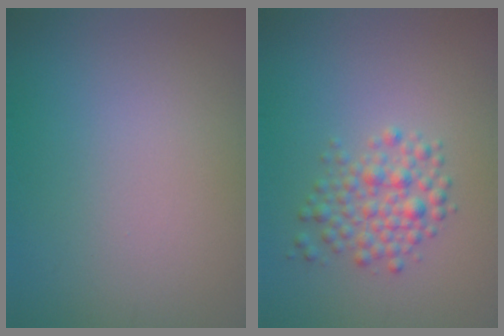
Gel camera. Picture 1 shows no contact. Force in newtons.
{"total": 2.8, "press": 2.8, "slide": 0.1}